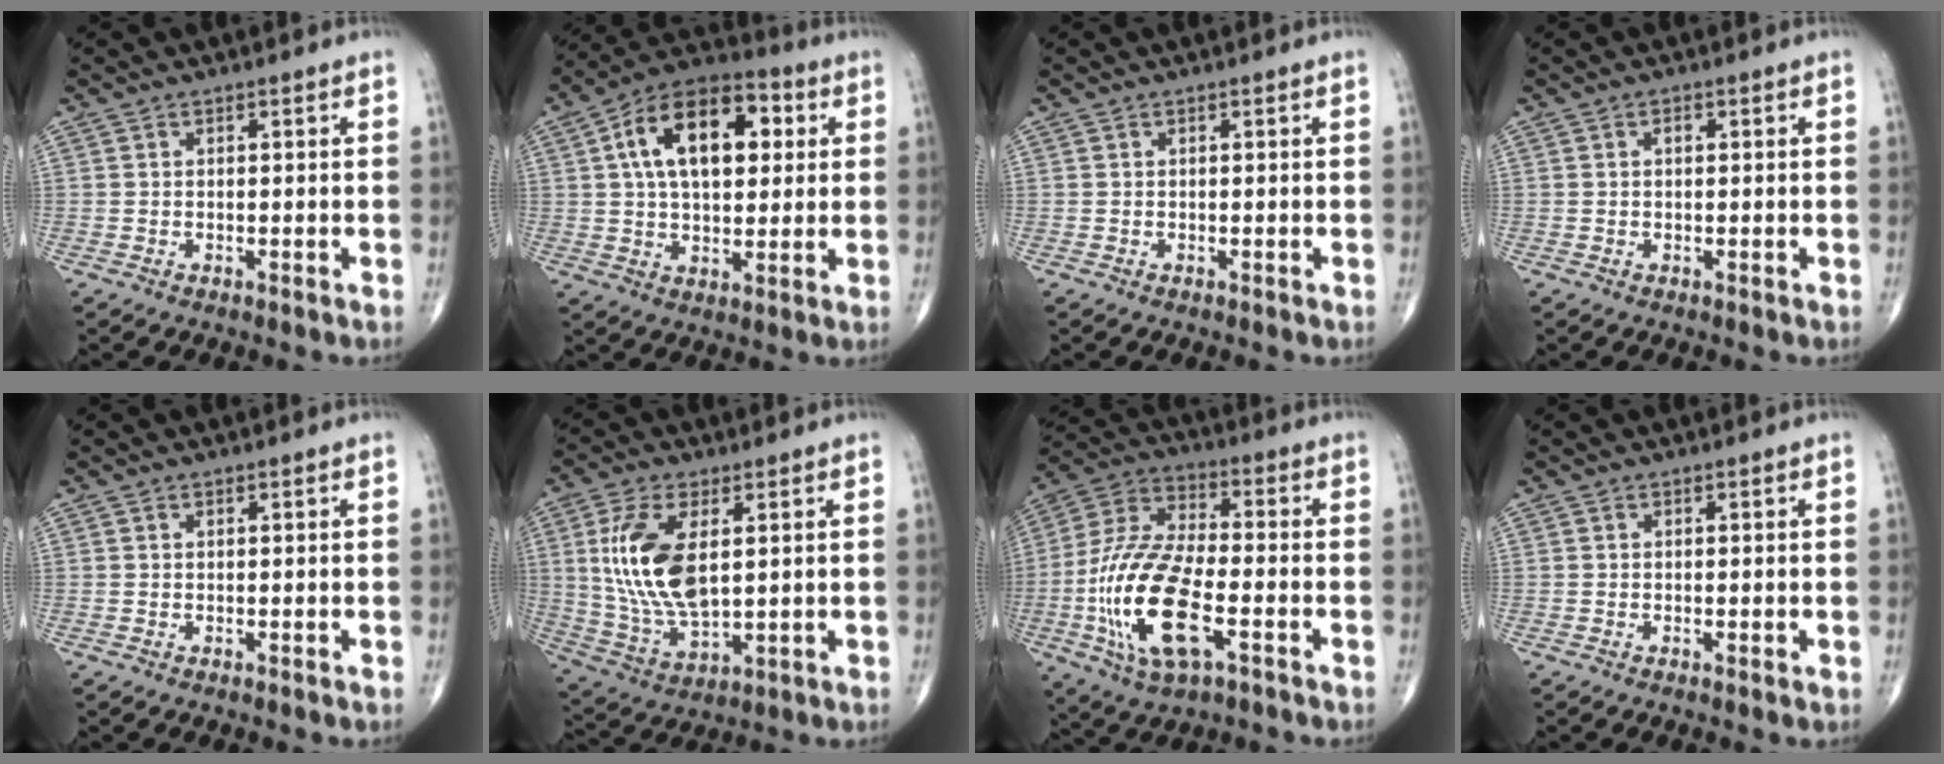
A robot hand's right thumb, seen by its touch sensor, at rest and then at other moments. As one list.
[{"total": 18.5, "force": [4.5, 10.5, 14.5], "torque": [-0.210, 0.016, 0.066]}, {"total": 0.0}, {"total": 1.2, "force": [0.3, 0.7, 0.9], "torque": [-0.015, 0.003, 0.004]}, {"total": 0.0}, {"total": 15.1, "force": [3.0, 7.4, 12.8], "torque": [-0.261, -0.015, 0.069]}, {"total": 19.9, "force": [-5.7, 8.3, 17.2], "torque": [-0.358, 0.018, -0.100]}, {"total": 0.6, "force": [-0.1, 0.1, 0.6], "torque": [-0.014, -0.003, -0.002]}]